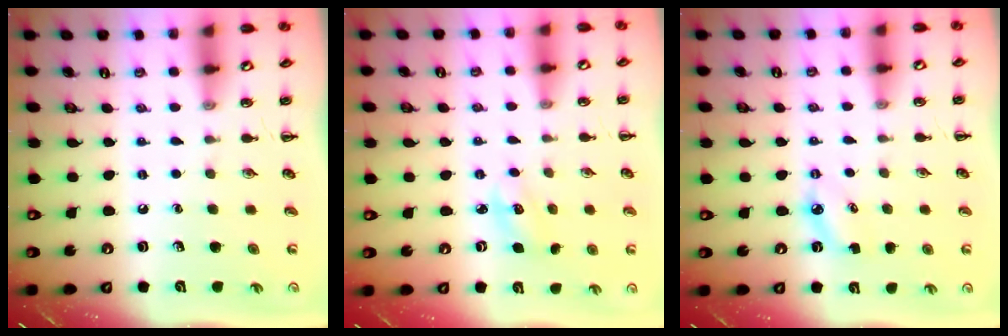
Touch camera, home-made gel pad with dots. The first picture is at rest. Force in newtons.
{"total": 3.8, "press": 3.6, "slide": 1.1}
{"total": 4.3, "press": 4.1, "slide": 1.4}